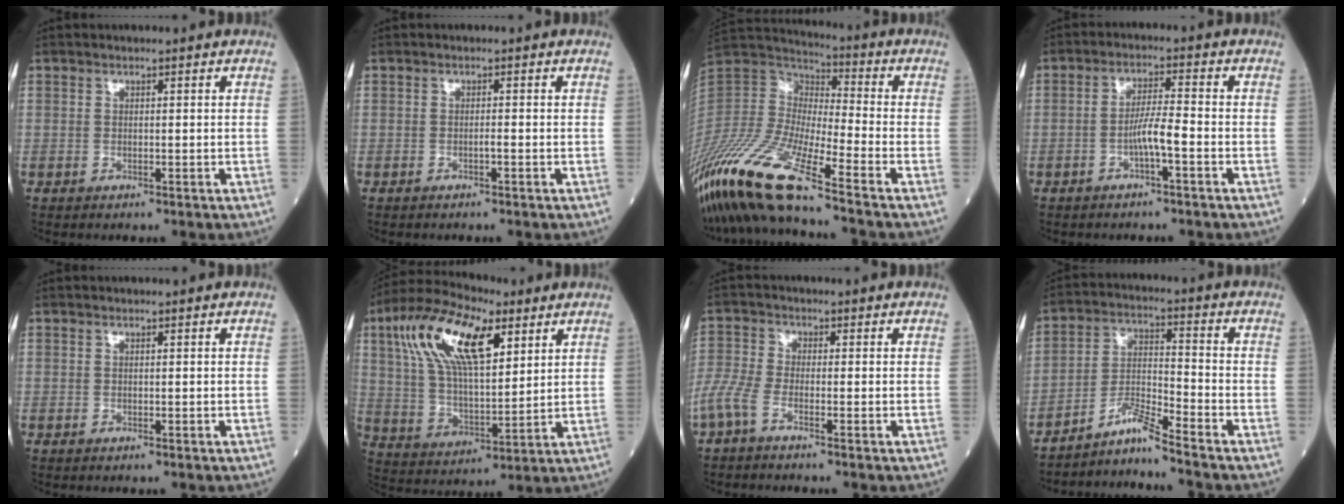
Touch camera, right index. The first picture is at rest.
{"total": 0.6, "force": [-0.3, 0.0, 0.5], "torque": [-0.008, 0.001, -0.006]}
{"total": 18.3, "force": [-13.5, 1.0, 12.2], "torque": [-0.277, -0.028, -0.264]}
{"total": 4.2, "force": [-1.7, 0.0, 3.8], "torque": [-0.073, 0.006, -0.032]}
{"total": 0.0}
{"total": 16.8, "force": [7.5, 6.1, 13.8], "torque": [-0.274, 0.026, 0.137]}
{"total": 4.2, "force": [-2.8, 0.8, 3.0], "torque": [-0.086, -0.001, -0.065]}
{"total": 6.0, "force": [-5.4, -1.2, 2.2], "torque": [-0.050, -0.012, -0.100]}